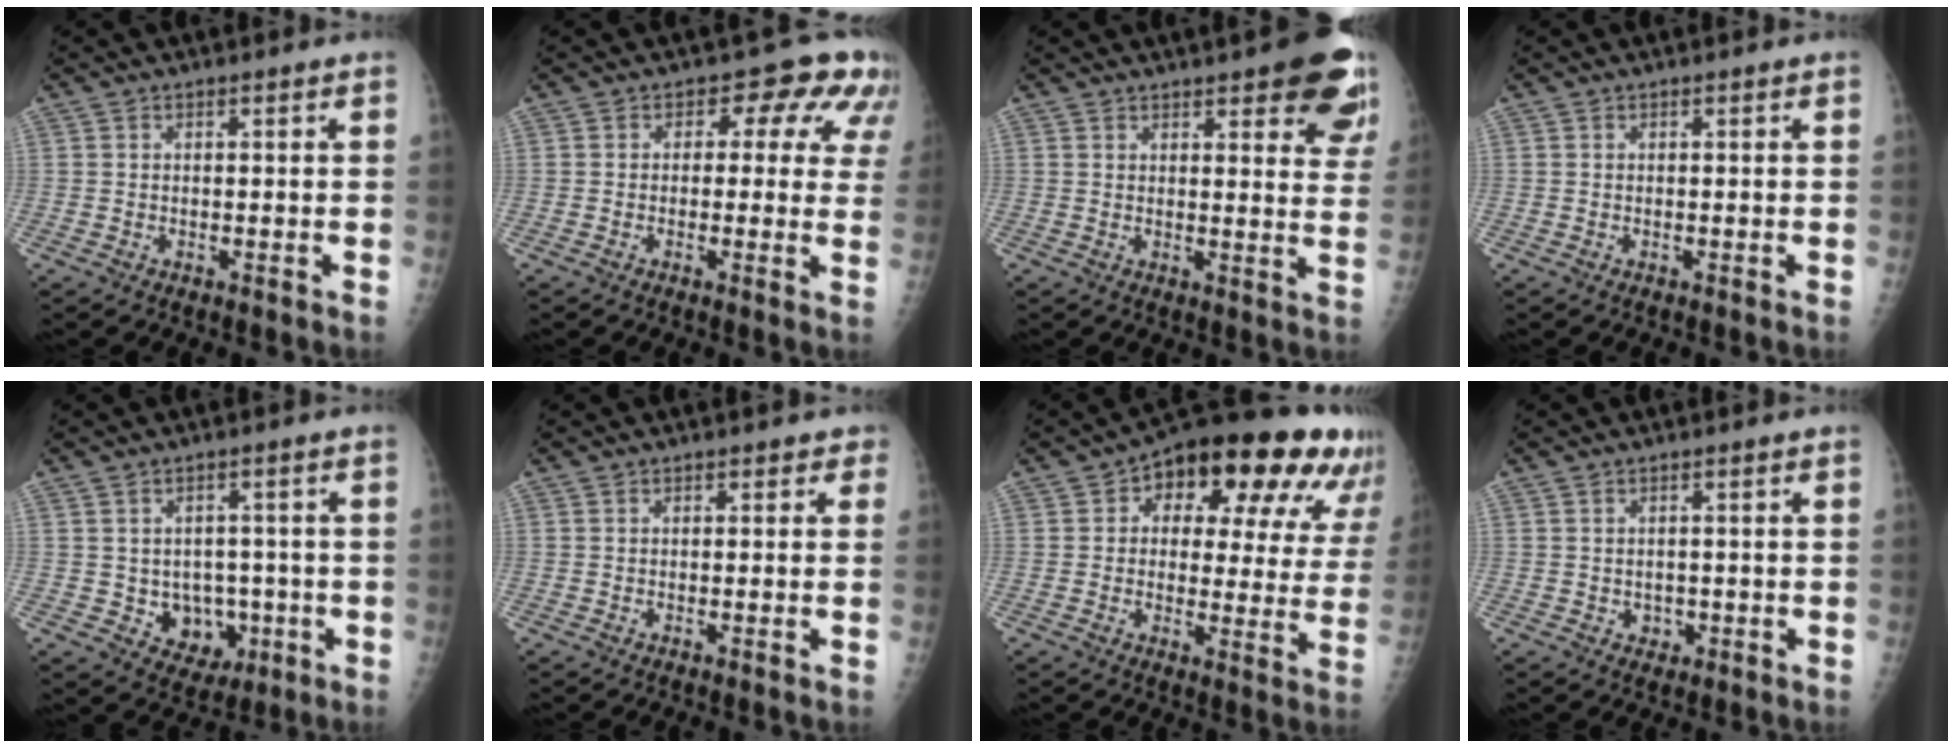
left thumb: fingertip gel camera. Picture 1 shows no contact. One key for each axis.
{"total": 8.8, "fx": 3.7, "fy": 5.7, "fz": 5.6, "tx": -0.010, "ty": -0.004, "tz": 0.025}
{"total": 14.2, "fx": 9.0, "fy": 4.4, "fz": 10.1, "tx": -0.090, "ty": -0.039, "tz": 0.097}
{"total": 0.0}
{"total": 7.4, "fx": -1.4, "fy": 6.3, "fz": 3.7, "tx": -0.015, "ty": 0.007, "tz": -0.004}
{"total": 1.5, "fx": 0.8, "fy": 1.1, "fz": 0.7, "tx": 0.013, "ty": 0.001, "tz": 0.002}
{"total": 22.2, "fx": 11.2, "fy": 11.2, "fz": 15.5, "tx": -0.170, "ty": 0.005, "tz": 0.142}
{"total": 1.7, "fx": -0.3, "fy": 1.5, "fz": 0.7, "tx": -0.004, "ty": 0.001, "tz": 0.001}